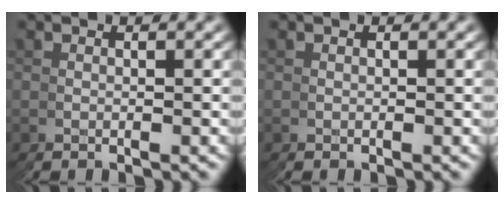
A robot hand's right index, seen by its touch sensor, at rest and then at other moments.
{"total": 0.0}